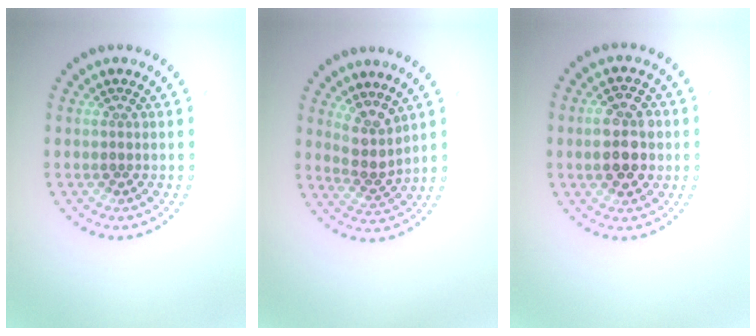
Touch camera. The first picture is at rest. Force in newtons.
{"total": 2.8, "press": 2.2, "slide": 1.8}
{"total": 5.0, "press": 5.0, "slide": 0.2}